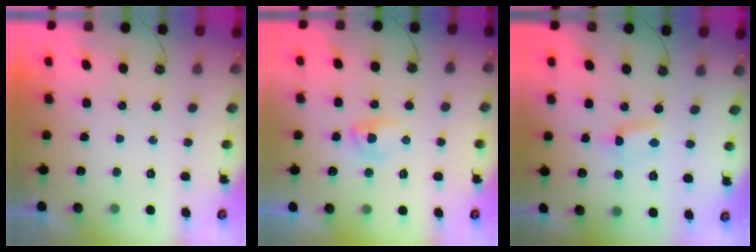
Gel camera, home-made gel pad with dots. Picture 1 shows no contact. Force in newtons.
{"total": 9.8, "press": 5.1, "slide": 8.4}
{"total": 0.6, "press": 0.3, "slide": 0.6}